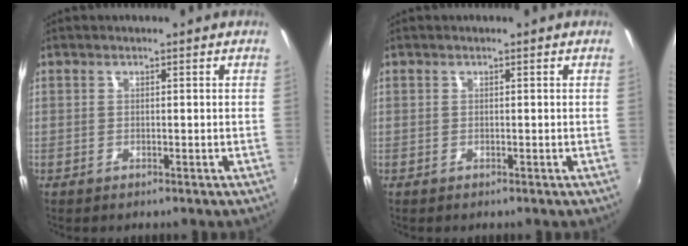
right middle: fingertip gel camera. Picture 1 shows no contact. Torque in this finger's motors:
{"motor_torque": [0.00, 0.00, 0.00, 0.00]}